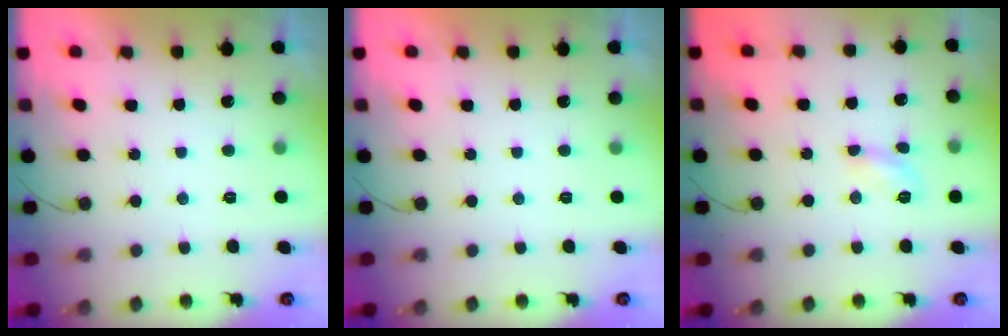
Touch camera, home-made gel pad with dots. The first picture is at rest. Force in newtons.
{"total": 0.0}
{"total": 5.0, "press": 5.0, "slide": 0.5}